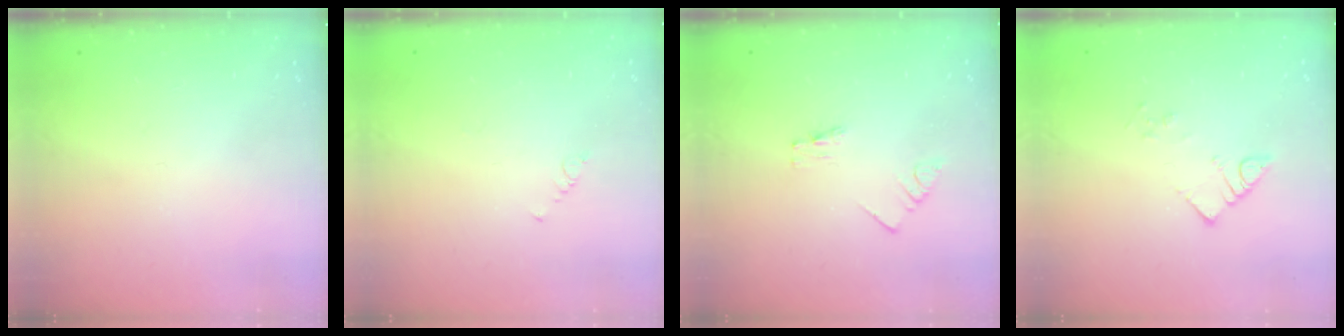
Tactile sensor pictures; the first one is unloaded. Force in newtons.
{"total": 0.7, "press": 0.6, "slide": 0.2}
{"total": 0.0}
{"total": 3.3, "press": 3.3, "slide": 0.1}